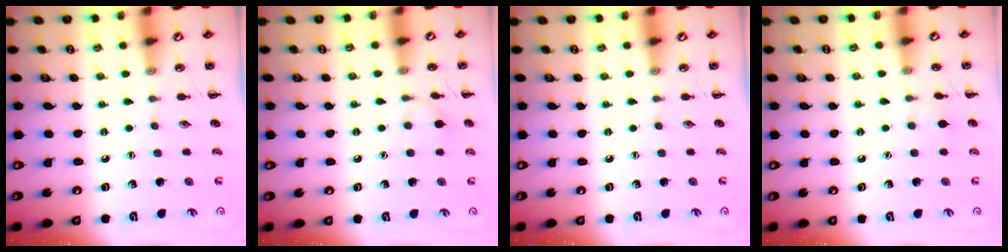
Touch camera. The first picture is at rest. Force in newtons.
{"total": 5.2, "press": 4.8, "slide": 1.9}
{"total": 0.0}
{"total": 3.9, "press": 3.8, "slide": 0.9}